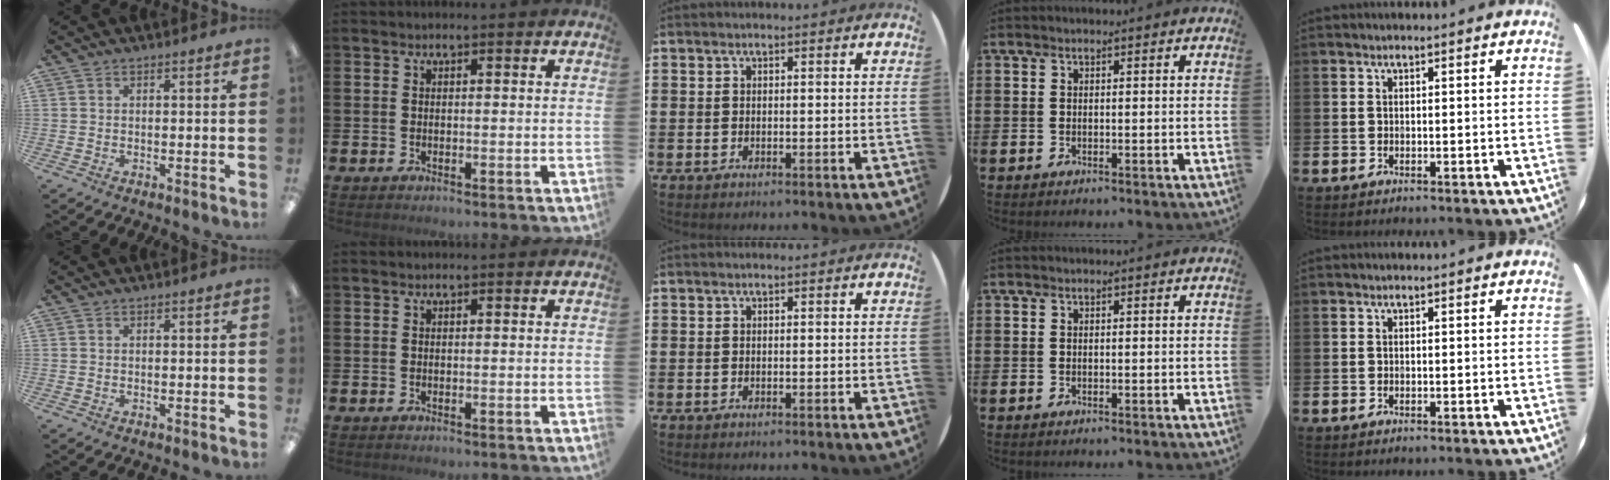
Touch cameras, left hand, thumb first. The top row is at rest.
{}